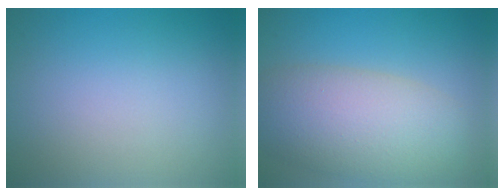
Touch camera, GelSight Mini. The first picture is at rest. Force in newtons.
{"total": 8.7, "press": 8.7, "slide": 0.7}